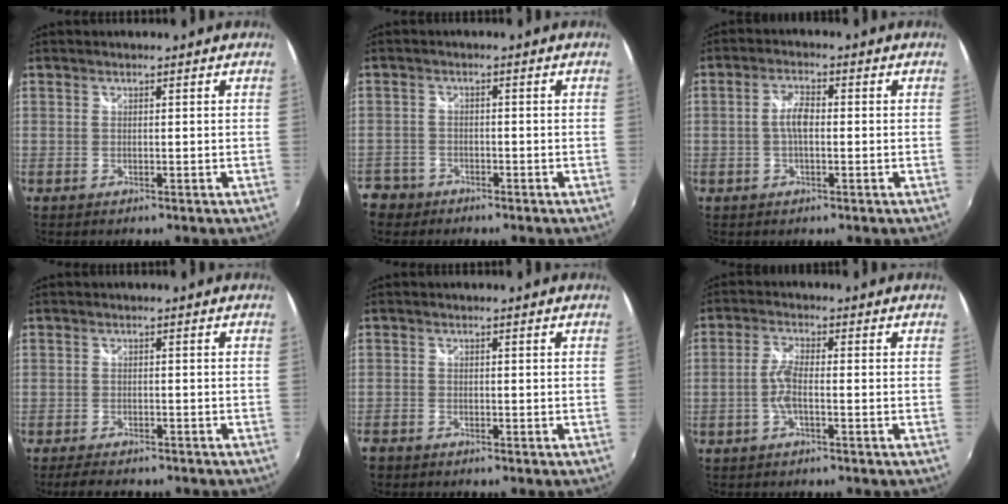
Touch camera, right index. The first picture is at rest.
{"total": 6.4, "force": [-4.0, 4.8, 1.4], "torque": [-0.055, 0.009, -0.073]}
{"total": 3.7, "force": [-0.4, 1.6, 3.3], "torque": [-0.067, 0.009, -0.008]}
{"total": 6.1, "force": [-5.1, 1.9, 2.6], "torque": [-0.066, -0.015, -0.080]}
{"total": 2.7, "force": [-2.1, 1.6, 0.6], "torque": [-0.016, -0.003, -0.041]}
{"total": 3.6, "force": [-1.2, 0.7, 3.3], "torque": [-0.076, 0.005, -0.025]}